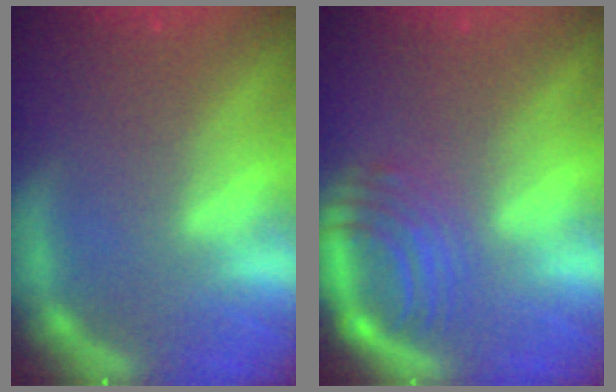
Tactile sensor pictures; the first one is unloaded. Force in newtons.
{"total": 5.5}